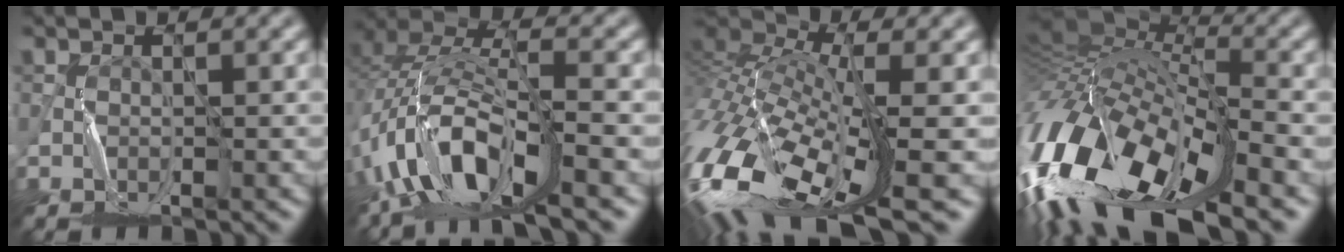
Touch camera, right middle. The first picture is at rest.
{"total": 12.1, "force": [-6.1, 4.9, 9.3], "torque": [-0.193, 0.004, -0.111]}
{"total": 15.2, "force": [-5.4, 7.0, 12.3], "torque": [-0.302, -0.001, -0.097]}
{"total": 16.1, "force": [-5.9, 7.8, 12.8], "torque": [-0.283, 0.004, -0.110]}